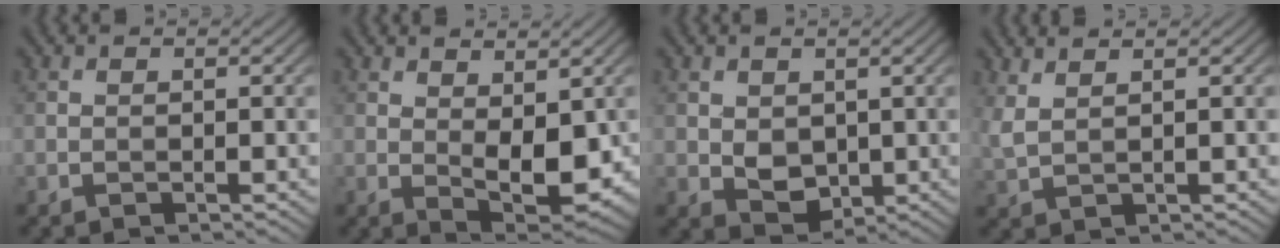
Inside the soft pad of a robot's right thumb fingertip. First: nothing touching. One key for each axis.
{"total": 6.2, "fx": 0.9, "fy": 2.8, "fz": 5.4, "tx": -0.095, "ty": -0.009, "tz": 0.023}
{"total": 3.8, "fx": 0.9, "fy": 3.0, "fz": 2.2, "tx": -0.057, "ty": -0.007, "tz": 0.023}
{"total": 2.8, "fx": 2.1, "fy": 0.7, "fz": 1.8, "tx": -0.051, "ty": 0.006, "tz": 0.046}